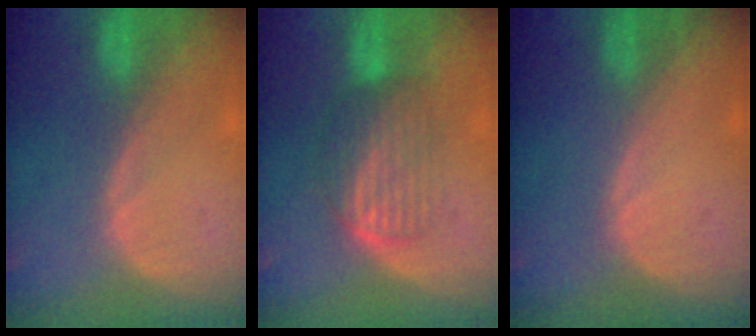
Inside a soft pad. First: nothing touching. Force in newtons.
{"total": 6.2, "press": 6.0, "slide": 1.5}
{"total": 0.0}